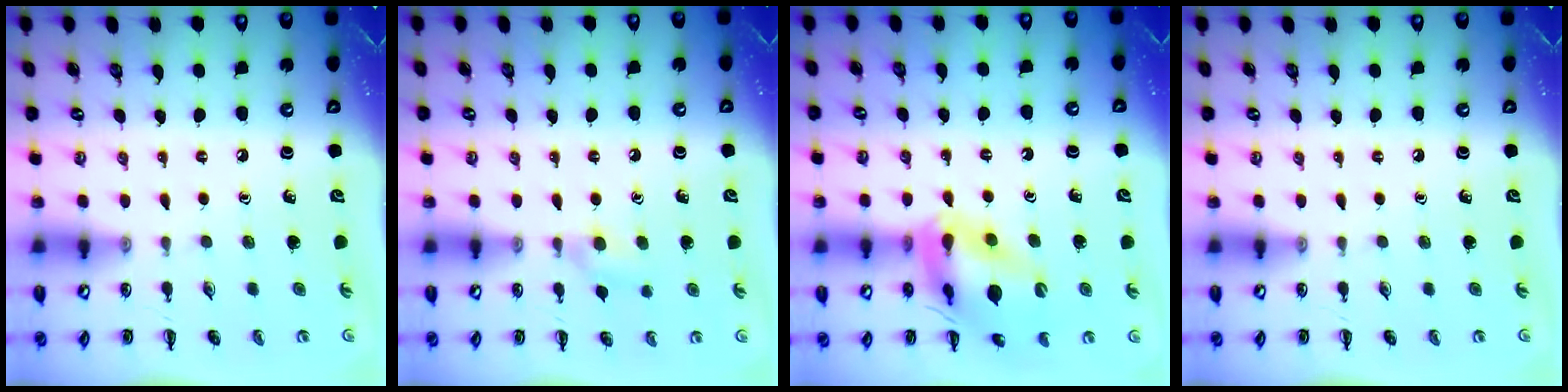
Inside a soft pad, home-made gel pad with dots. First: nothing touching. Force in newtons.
{"total": 5.6, "press": 5.3, "slide": 1.8}
{"total": 15.5, "press": 15.4, "slide": 2.3}
{"total": 0.0}